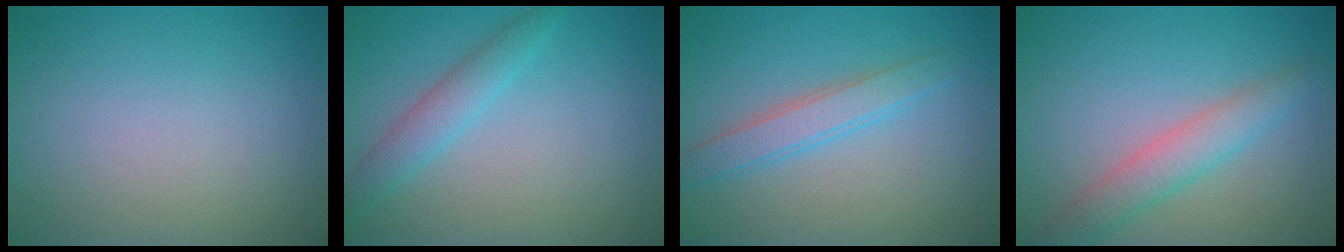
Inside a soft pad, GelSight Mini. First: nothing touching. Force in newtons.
{"total": 2.6, "press": 2.6, "slide": 0.0}
{"total": 2.9, "press": 2.9, "slide": 0.1}
{"total": 3.5, "press": 3.5, "slide": 0.3}